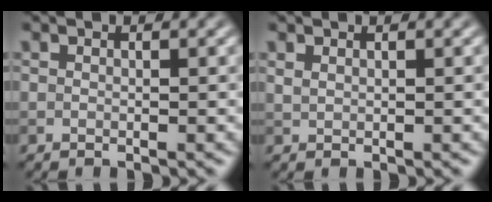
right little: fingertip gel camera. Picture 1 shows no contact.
{"total": 0.7, "force": [0.5, 0.3, 0.3], "torque": [-0.011, 0.000, 0.015]}